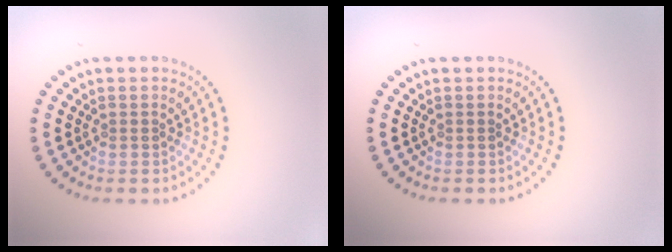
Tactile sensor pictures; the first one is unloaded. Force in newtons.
{"total": 0.0}